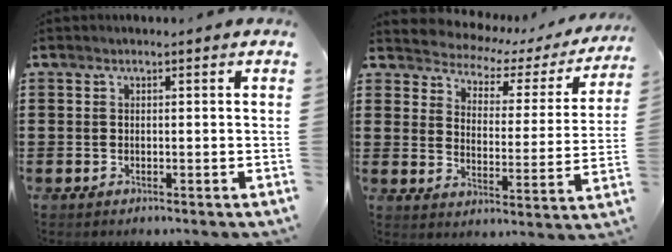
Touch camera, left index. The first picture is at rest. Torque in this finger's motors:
{"motor_torque": [2.14, 0.00, 0.06, -0.01]}